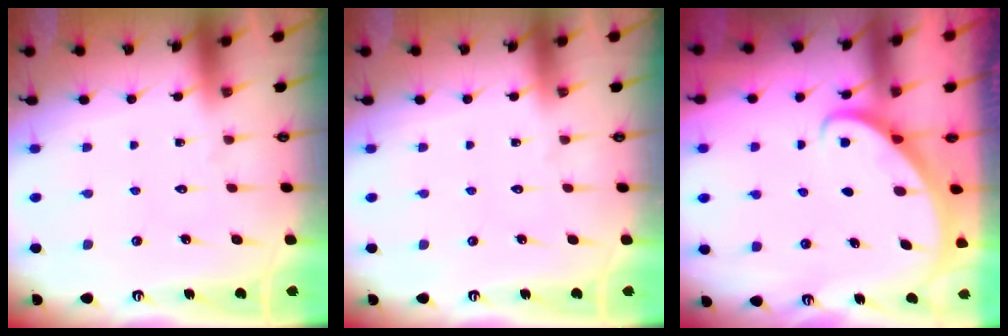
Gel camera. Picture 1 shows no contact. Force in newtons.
{"total": 0.0}
{"total": 2.6, "press": 2.6, "slide": 0.2}